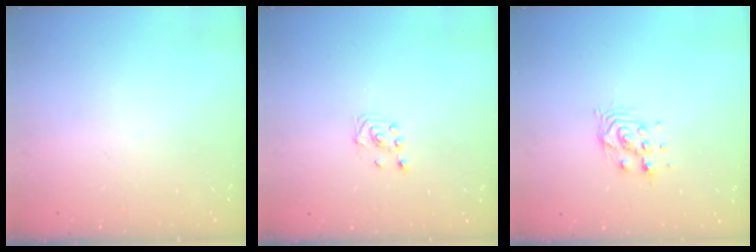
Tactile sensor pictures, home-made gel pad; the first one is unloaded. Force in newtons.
{"total": 1.9, "press": 1.8, "slide": 0.6}
{"total": 6.8, "press": 6.8, "slide": 0.5}